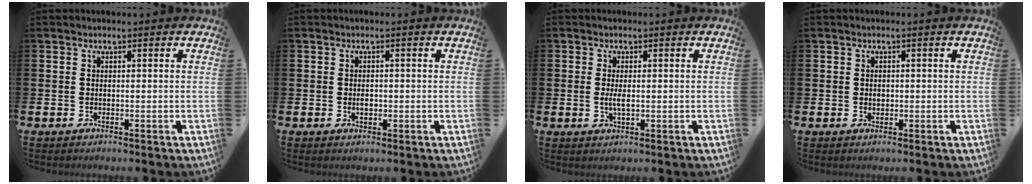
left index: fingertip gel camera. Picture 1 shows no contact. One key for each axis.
{"total": 1.3, "fx": -0.1, "fy": 0.9, "fz": 1.0, "tx": -0.004, "ty": -0.001, "tz": -0.007}
{"total": 2.3, "fx": 0.0, "fy": 0.8, "fz": 2.1, "tx": -0.035, "ty": -0.002, "tz": -0.002}
{"total": 0.9, "fx": 0.1, "fy": 0.7, "fz": 0.5, "tx": 0.003, "ty": 0.000, "tz": -0.003}